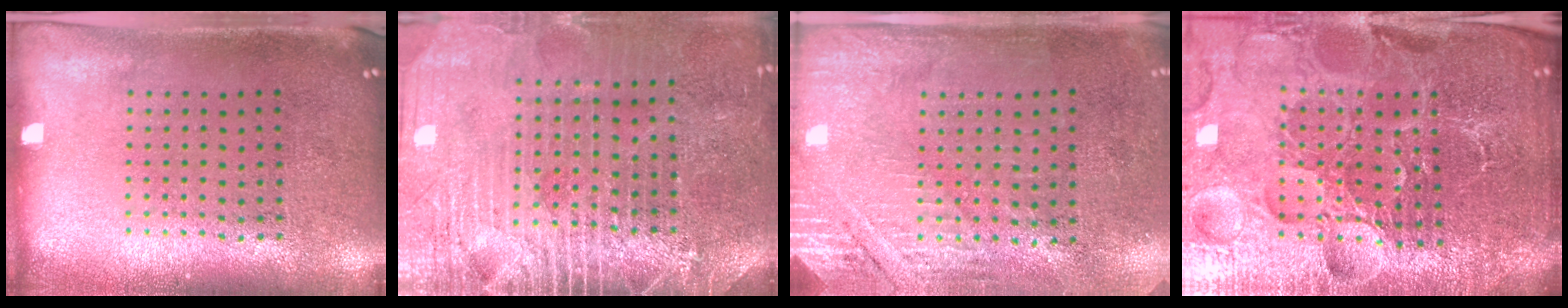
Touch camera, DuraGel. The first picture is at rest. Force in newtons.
{"total": 4.0, "press": 3.6, "slide": 1.8}
{"total": 2.8, "press": 2.6, "slide": 0.9}
{"total": 5.8, "press": 5.4, "slide": 2.3}